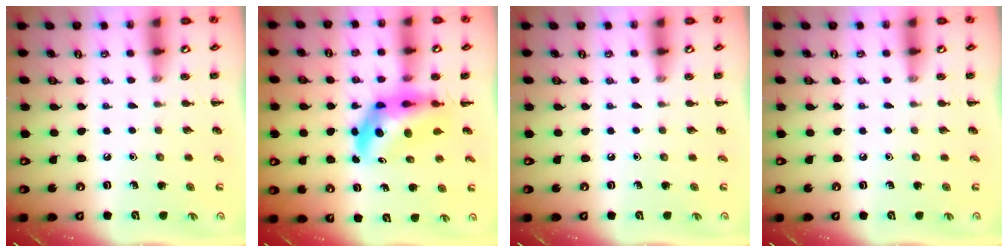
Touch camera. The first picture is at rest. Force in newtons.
{"total": 6.3, "press": 6.0, "slide": 2.0}
{"total": 0.0}
{"total": 0.0}